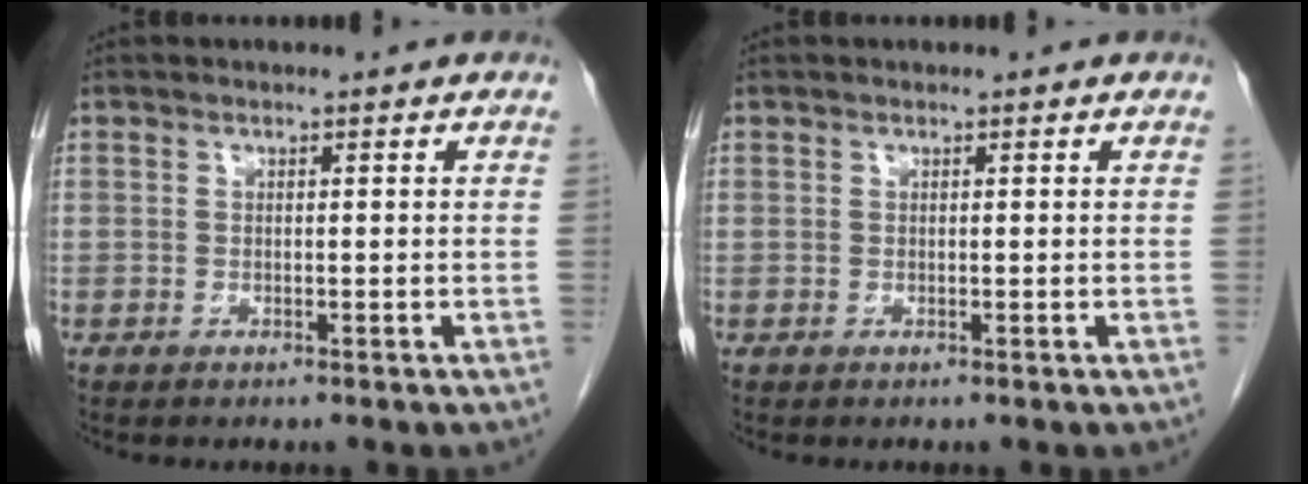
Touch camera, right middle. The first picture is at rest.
{"total": 0.0}